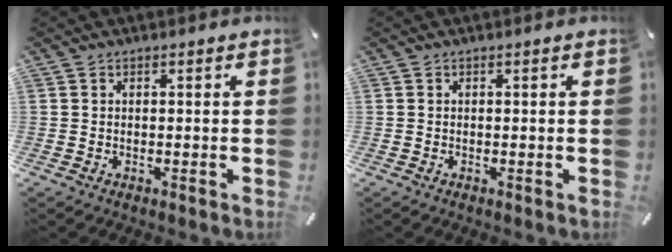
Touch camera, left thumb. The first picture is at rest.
{"total": 0.0}